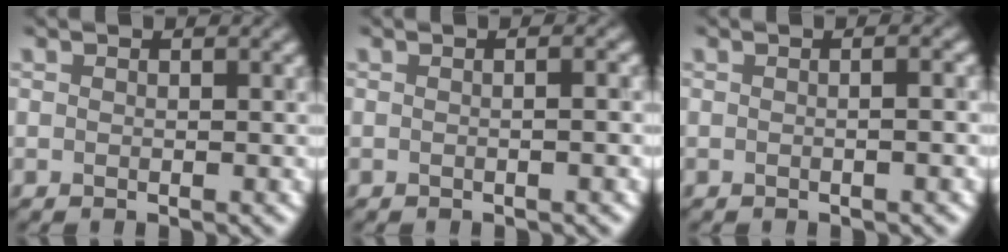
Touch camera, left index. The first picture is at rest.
{"total": 2.3, "force": [0.3, 1.1, 2.0], "torque": [-0.003, 0.003, -0.015]}
{"total": 2.6, "force": [0.3, 1.3, 2.3], "torque": [-0.003, 0.006, -0.019]}